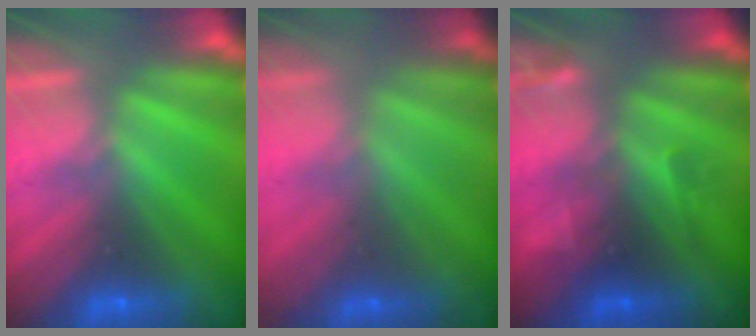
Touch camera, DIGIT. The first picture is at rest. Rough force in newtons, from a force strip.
{"total": 1.7}
{"total": 2.4}